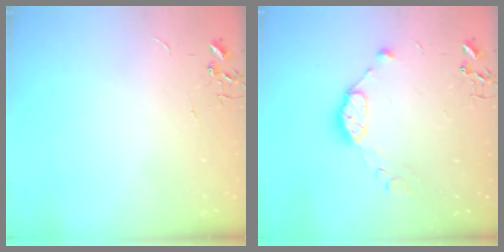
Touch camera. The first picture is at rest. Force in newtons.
{"total": 9.9, "press": 9.9, "slide": 0.9}